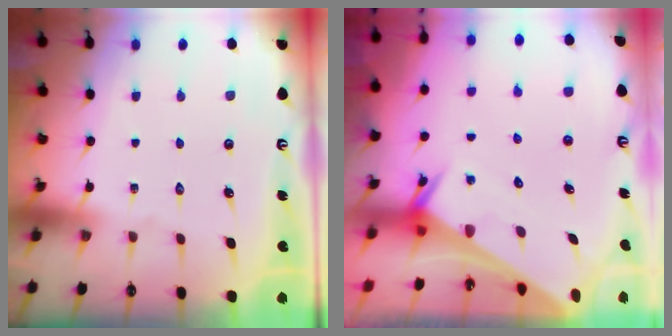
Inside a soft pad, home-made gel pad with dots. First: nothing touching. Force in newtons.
{"total": 2.7, "press": 2.7, "slide": 0.1}